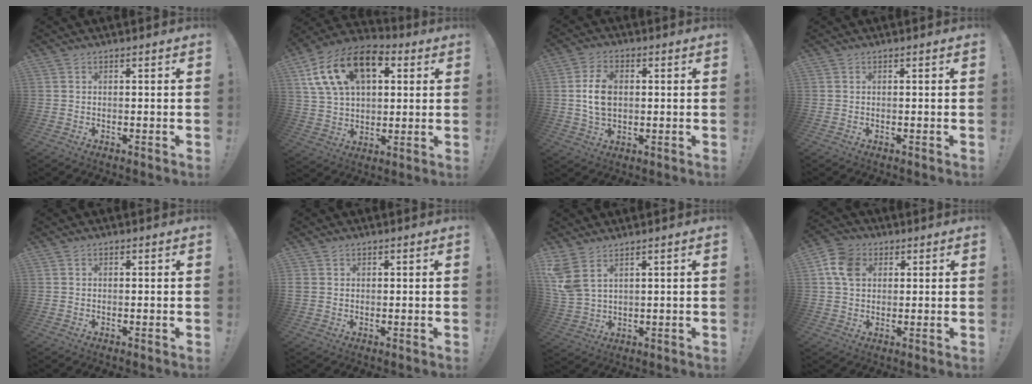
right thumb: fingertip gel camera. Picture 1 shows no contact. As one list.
[{"total": 19.5, "force": [8.1, 12.3, 12.8], "torque": [-0.215, -0.022, 0.148]}, {"total": 9.0, "force": [0.6, 6.1, 6.6], "torque": [-0.116, 0.004, 0.011]}, {"total": 0.0}, {"total": 0.5, "force": [-0.1, 0.5, 0.3], "torque": [-0.008, 0.005, 0.000]}, {"total": 2.3, "force": [0.7, 2.2, 0.5], "torque": [-0.005, 0.002, 0.015]}, {"total": 7.1, "force": [4.5, 3.1, 4.6], "torque": [-0.101, -0.024, 0.088]}, {"total": 9.3, "force": [2.8, 6.9, 5.5], "torque": [-0.090, 0.005, 0.054]}]